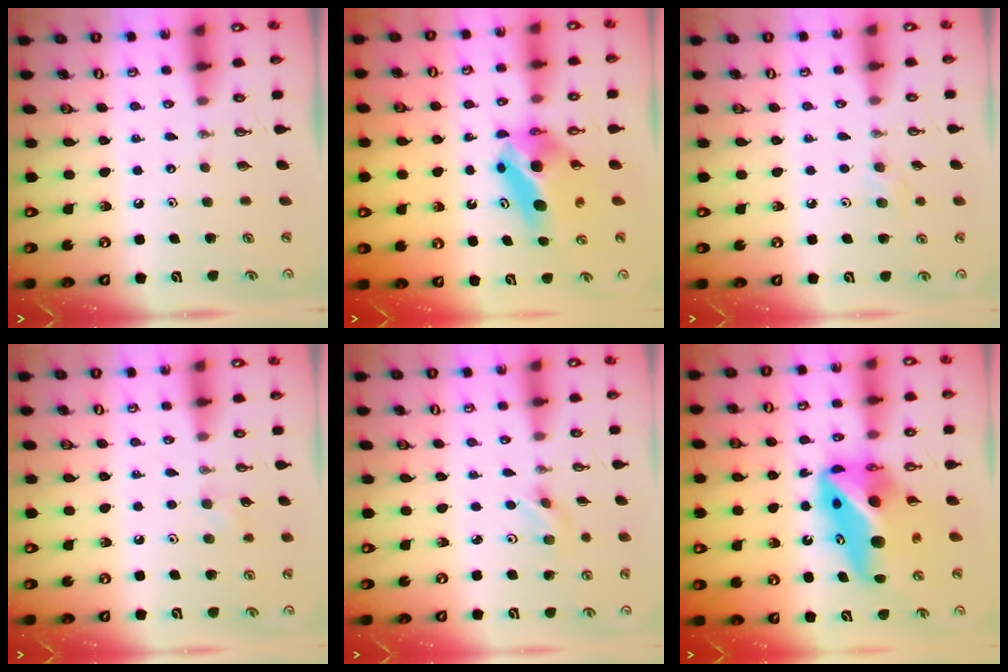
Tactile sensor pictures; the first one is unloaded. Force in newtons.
{"total": 9.2, "press": 6.9, "slide": 6.0}
{"total": 7.2, "press": 6.2, "slide": 3.7}
{"total": 6.9, "press": 6.2, "slide": 3.0}
{"total": 2.5, "press": 2.5, "slide": 0.5}
{"total": 15.5, "press": 15.2, "slide": 3.1}